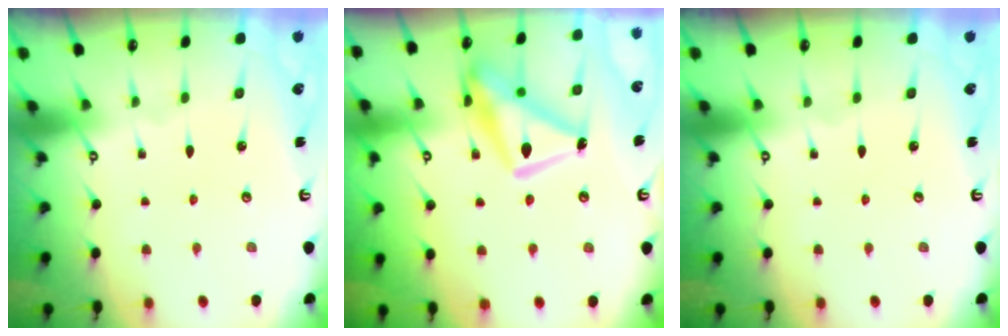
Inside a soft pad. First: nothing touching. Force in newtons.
{"total": 15.2, "press": 15.1, "slide": 1.3}
{"total": 0.0}